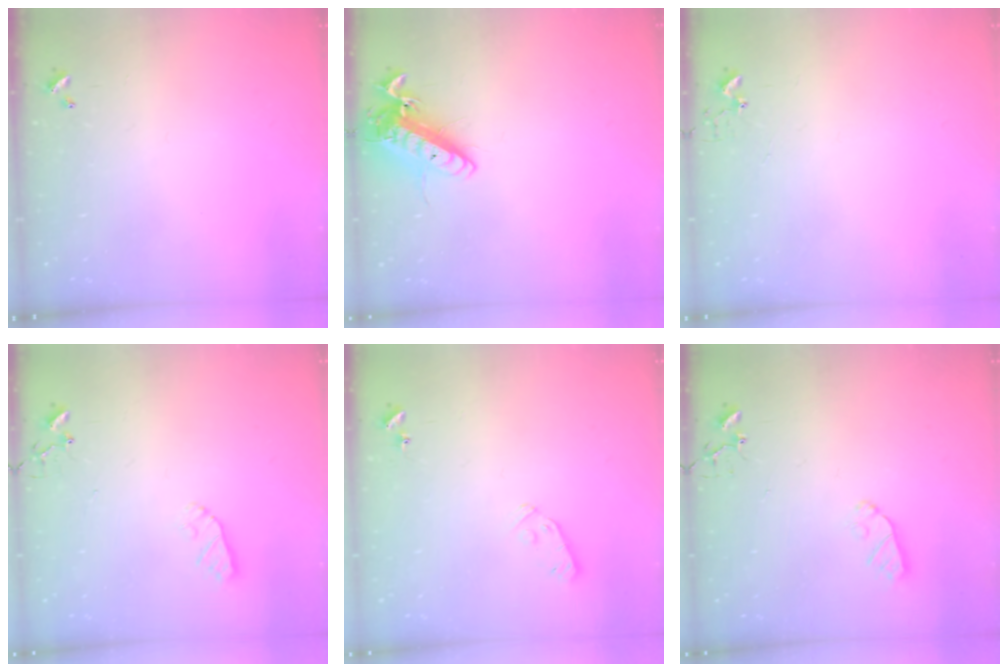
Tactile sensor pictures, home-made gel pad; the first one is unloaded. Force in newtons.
{"total": 14.0, "press": 13.9, "slide": 2.0}
{"total": 2.7, "press": 2.7, "slide": 0.2}
{"total": 4.4, "press": 4.4, "slide": 0.6}
{"total": 5.3, "press": 5.3, "slide": 0.7}
{"total": 6.2, "press": 6.2, "slide": 0.0}